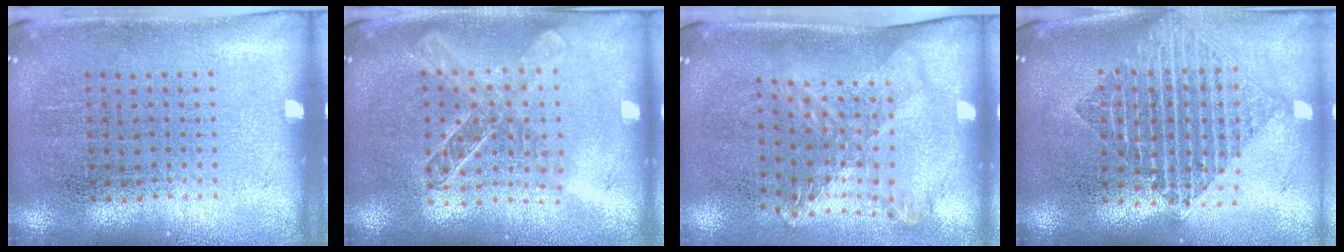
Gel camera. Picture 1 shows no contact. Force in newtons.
{"total": 1.9, "press": 1.6, "slide": 1.0}
{"total": 1.8, "press": 1.3, "slide": 1.2}
{"total": 2.2, "press": 1.7, "slide": 1.3}